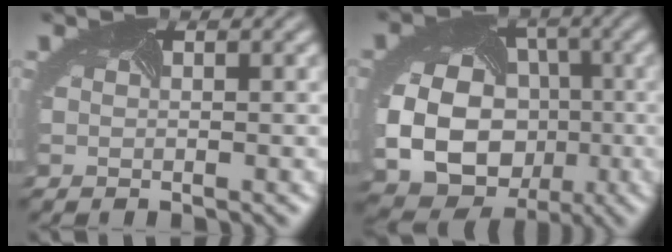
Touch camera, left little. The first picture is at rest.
{"total": 11.4, "force": [-2.5, 9.4, 5.9], "torque": [-0.108, -0.040, -0.042]}